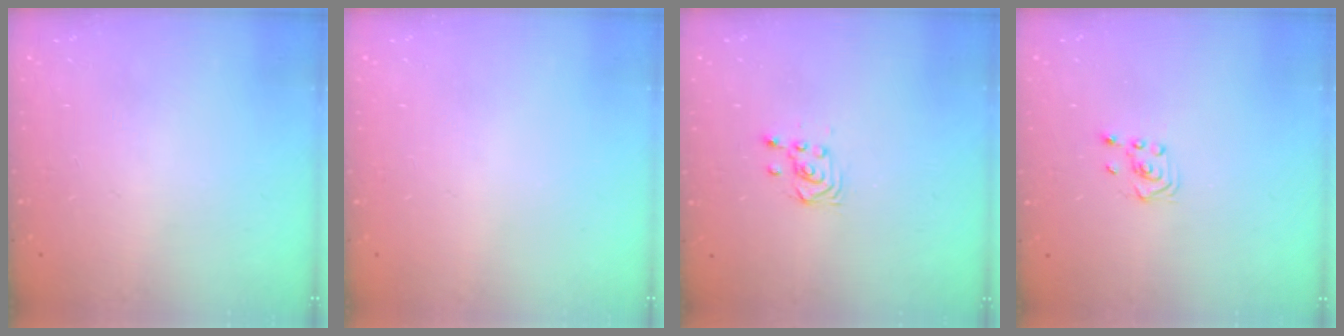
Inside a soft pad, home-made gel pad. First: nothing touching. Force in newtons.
{"total": 0.0}
{"total": 3.5, "press": 3.4, "slide": 0.8}
{"total": 2.3, "press": 2.2, "slide": 0.8}